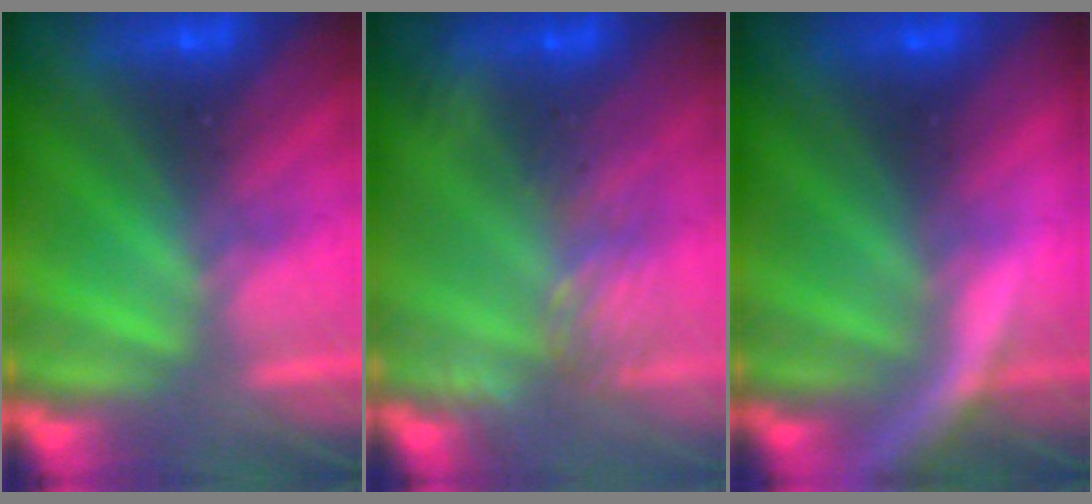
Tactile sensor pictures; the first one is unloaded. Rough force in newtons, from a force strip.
{"total": 7.1}
{"total": 8.1}